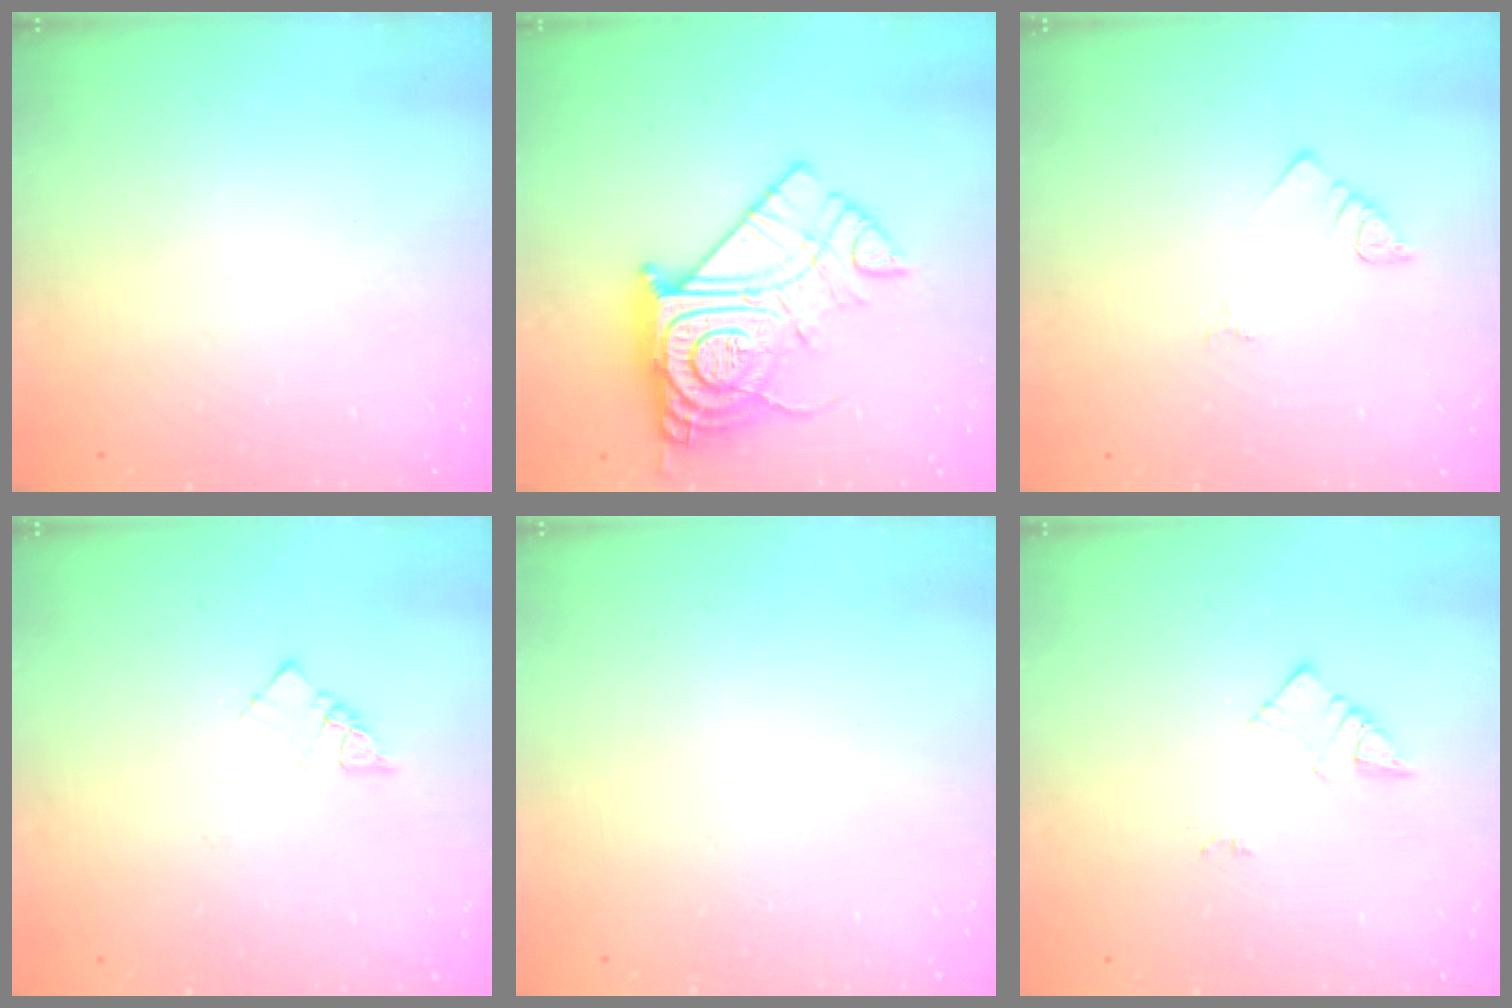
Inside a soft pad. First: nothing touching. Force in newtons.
{"total": 21.8, "press": 21.8, "slide": 2.0}
{"total": 2.3, "press": 2.3, "slide": 0.4}
{"total": 4.5, "press": 4.5, "slide": 0.4}
{"total": 1.6, "press": 1.6, "slide": 0.1}
{"total": 2.7, "press": 2.6, "slide": 0.4}